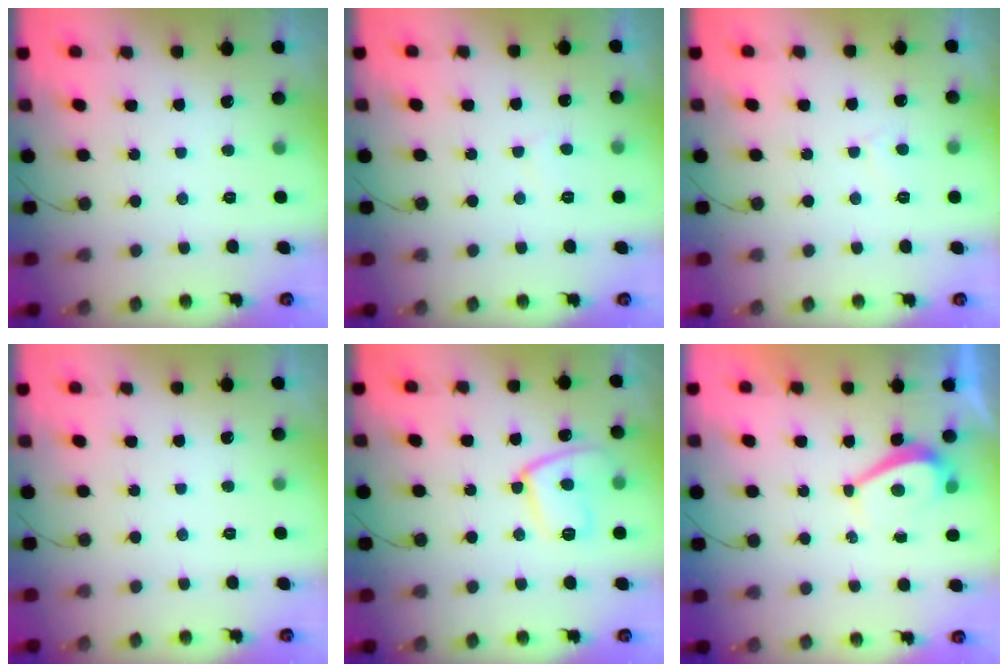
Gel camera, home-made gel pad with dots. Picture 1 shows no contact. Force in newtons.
{"total": 2.7, "press": 2.7, "slide": 0.3}
{"total": 2.3, "press": 2.3, "slide": 0.2}
{"total": 0.0}
{"total": 11.4, "press": 11.3, "slide": 0.9}
{"total": 2.8, "press": 2.8, "slide": 0.6}